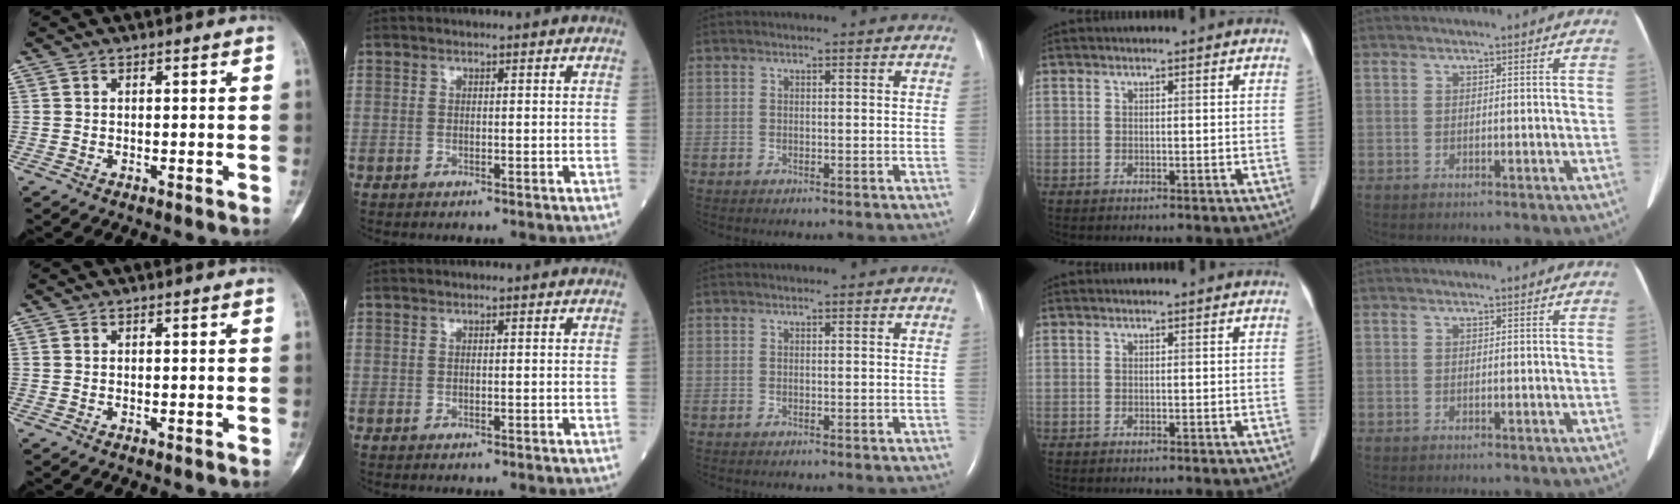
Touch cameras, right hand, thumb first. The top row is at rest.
{}